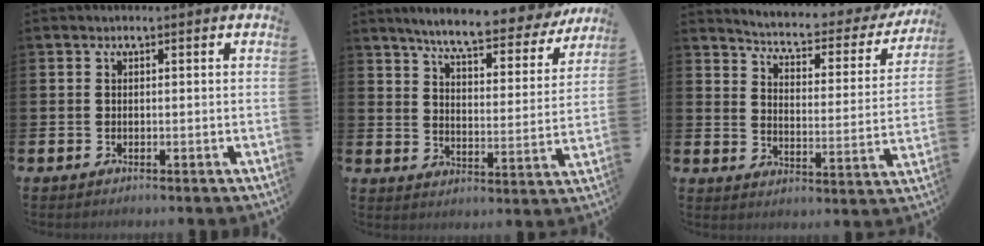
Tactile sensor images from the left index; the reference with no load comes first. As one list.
[{"total": 7.6, "force": [7.0, 0.9, 2.9], "torque": [-0.072, -0.049, 0.115]}, {"total": 4.6, "force": [4.2, 1.1, 1.6], "torque": [-0.050, -0.037, 0.059]}]